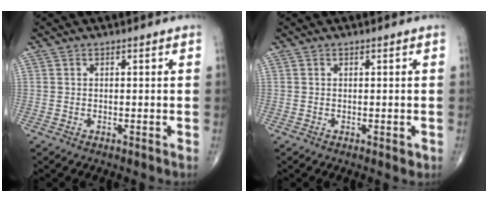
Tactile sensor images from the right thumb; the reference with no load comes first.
{"total": 0.8, "force": [-0.2, 0.5, 0.7], "torque": [-0.004, -0.002, -0.001]}